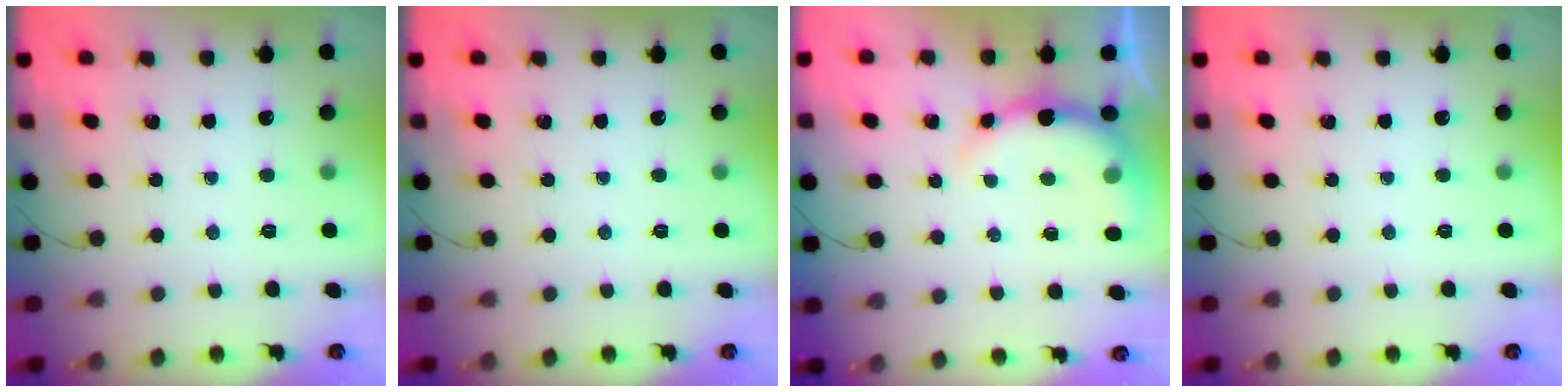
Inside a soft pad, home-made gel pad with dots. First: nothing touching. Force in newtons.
{"total": 0.0}
{"total": 6.9, "press": 6.8, "slide": 1.3}
{"total": 0.0}